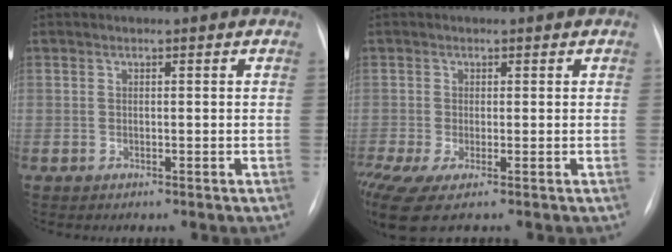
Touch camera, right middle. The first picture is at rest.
{"total": 6.4, "force": [-3.7, 1.4, 5.0], "torque": [-0.101, -0.016, -0.071]}